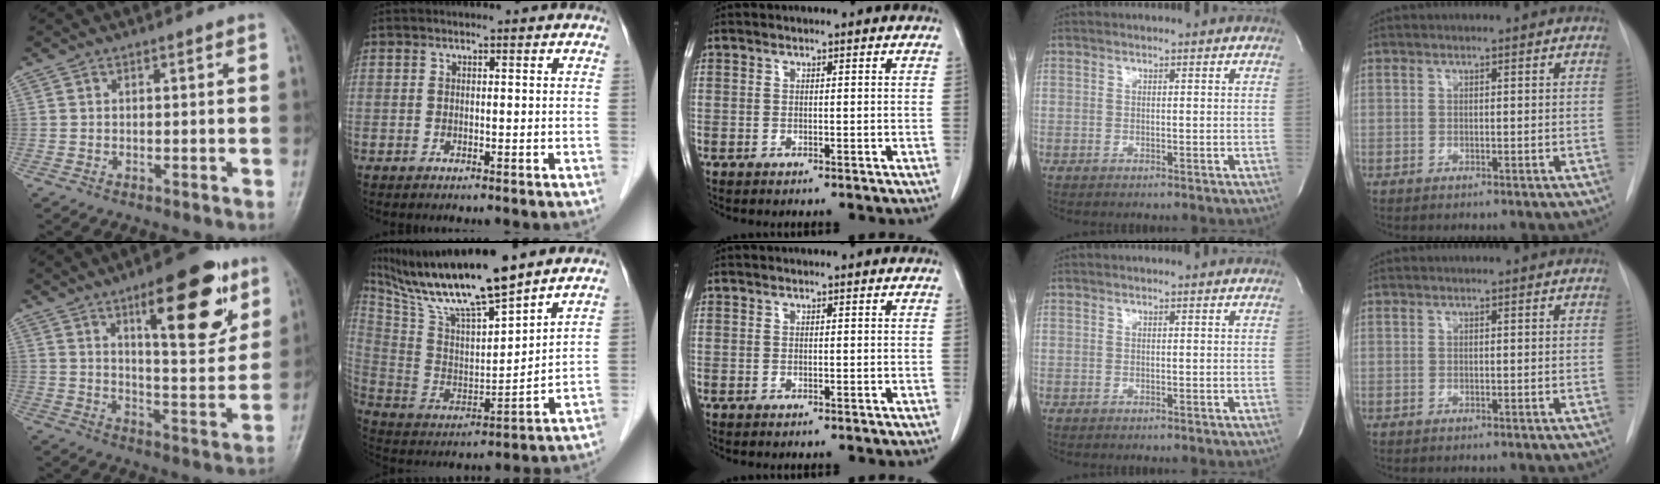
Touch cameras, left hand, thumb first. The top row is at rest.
{"thumb": {"total": 18.6, "force": [9.7, 6.3, 14.6], "torque": [-0.169, -0.046, 0.144]}, "index": {"total": 17.2, "force": [14.3, 1.0, 9.5], "torque": [-0.180, -0.002, 0.267]}}